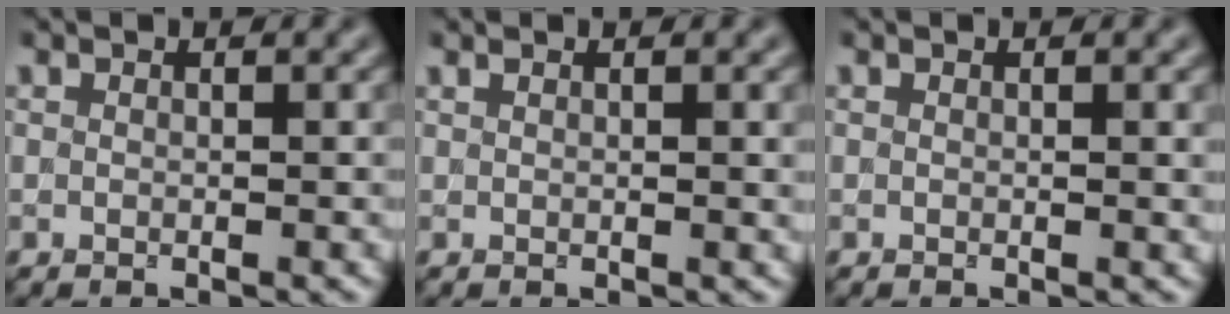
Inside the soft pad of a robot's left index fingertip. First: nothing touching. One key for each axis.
{"total": 2.1, "fx": 0.7, "fy": 0.8, "fz": 1.8, "tx": -0.017, "ty": 0.004, "tz": 0.008}
{"total": 1.2, "fx": 0.1, "fy": 0.3, "fz": 1.1, "tx": -0.014, "ty": -0.001, "tz": -0.001}